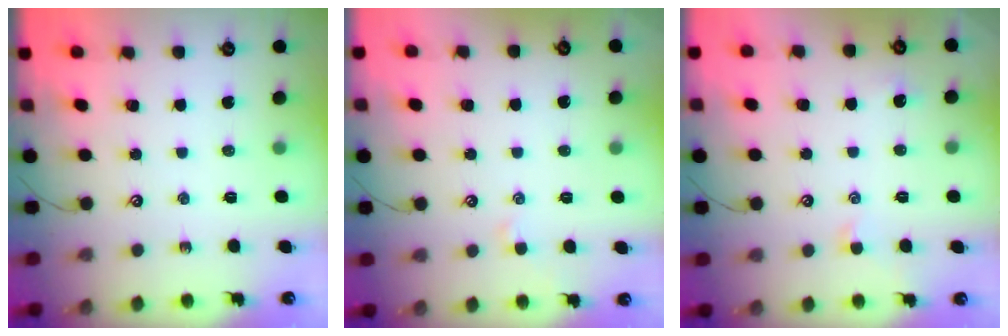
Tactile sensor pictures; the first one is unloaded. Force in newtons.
{"total": 1.4, "press": 1.3, "slide": 0.3}
{"total": 1.4, "press": 1.3, "slide": 0.5}